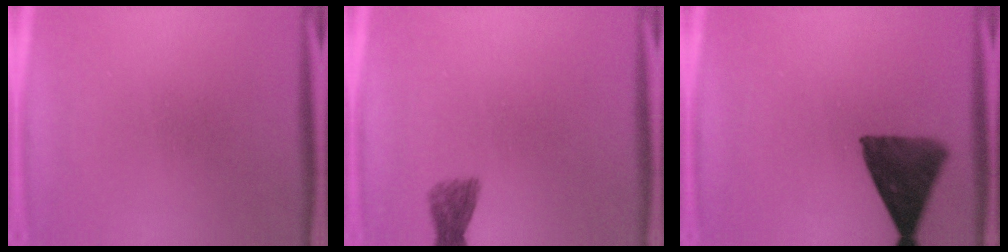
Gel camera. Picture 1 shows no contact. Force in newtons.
{"total": 2.4}
{"total": 11.0}